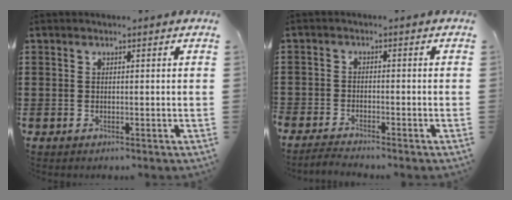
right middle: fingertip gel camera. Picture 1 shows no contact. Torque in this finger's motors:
{"motor_torque": [1.44, -0.50, 0.38, 0.20]}